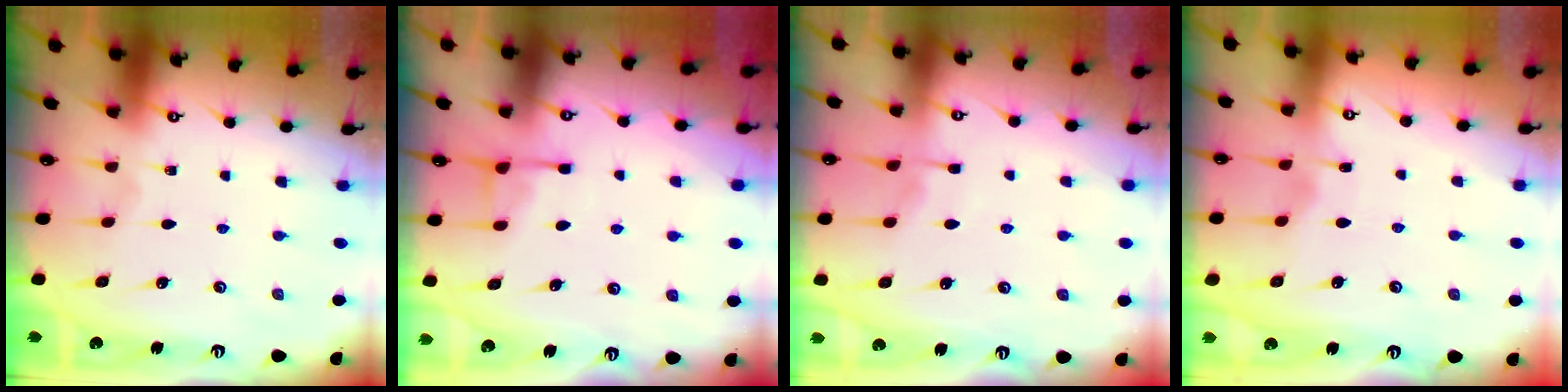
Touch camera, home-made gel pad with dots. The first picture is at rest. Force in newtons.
{"total": 5.4, "press": 5.4, "slide": 0.2}
{"total": 3.2, "press": 3.2, "slide": 0.5}
{"total": 2.9, "press": 2.8, "slide": 0.4}